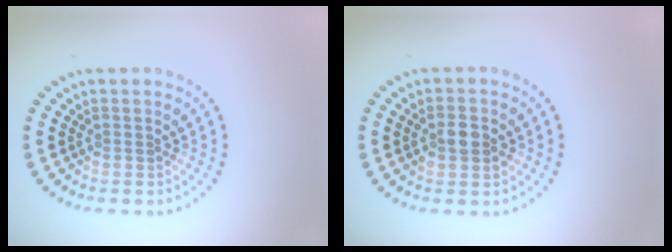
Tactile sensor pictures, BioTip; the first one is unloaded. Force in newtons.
{"total": 2.6, "press": 2.5, "slide": 0.3}